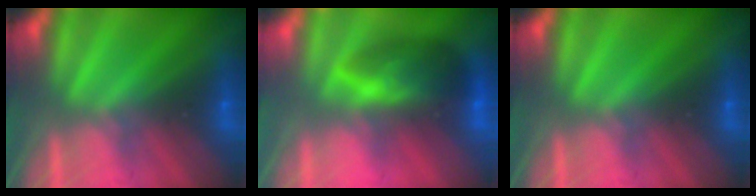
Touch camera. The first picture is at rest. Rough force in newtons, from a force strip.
{"total": 7.5}
{"total": 0.0}